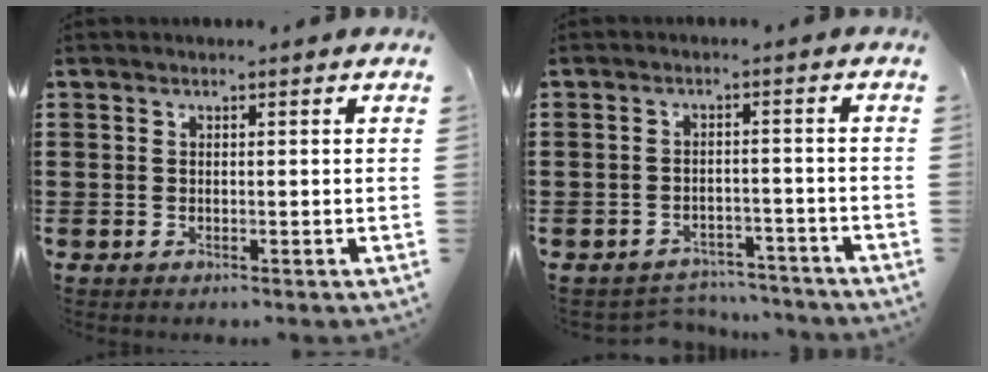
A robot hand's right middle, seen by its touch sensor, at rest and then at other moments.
{"total": 3.4, "force": [-3.3, 0.5, 0.0], "torque": [-0.008, 0.001, -0.071]}